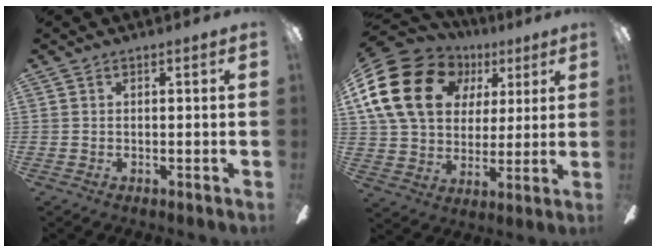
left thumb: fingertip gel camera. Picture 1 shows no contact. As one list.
[{"total": 22.6, "force": [8.0, 17.2, 12.3], "torque": [-0.246, -0.020, 0.145]}]